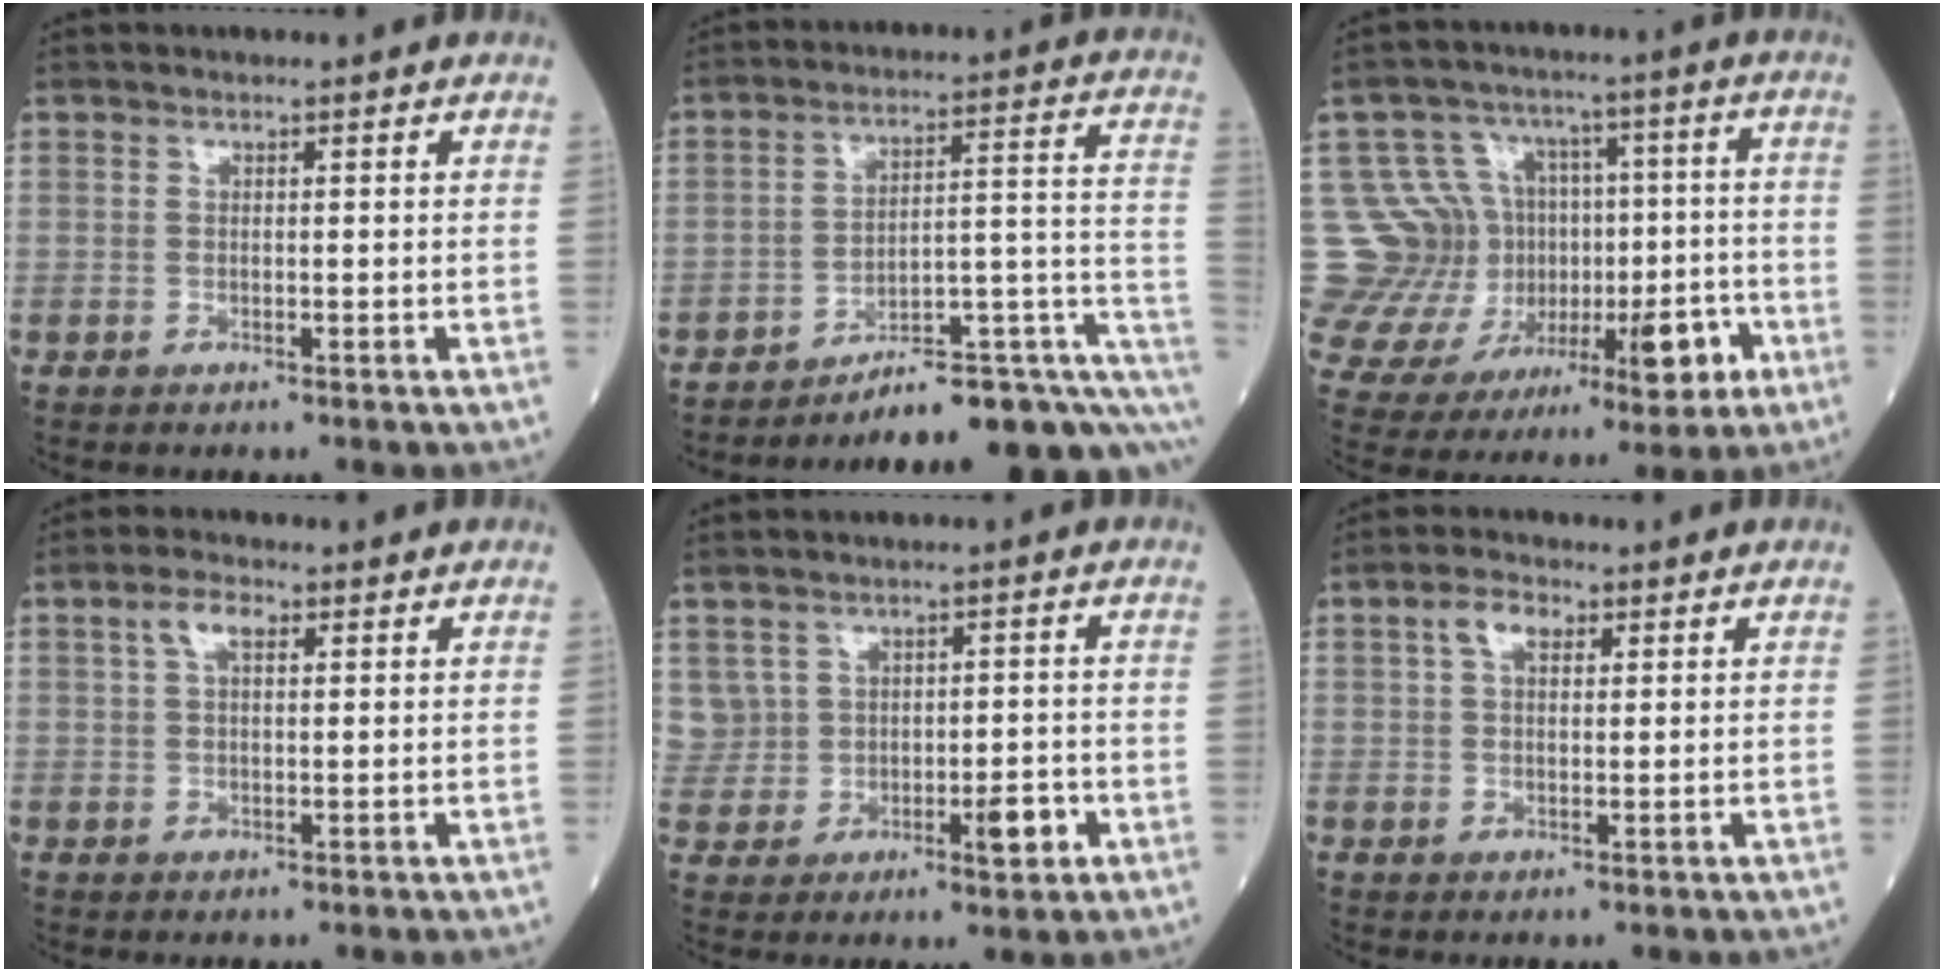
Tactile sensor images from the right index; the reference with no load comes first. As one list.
[{"total": 15.0, "force": [-10.0, 2.5, 10.9], "torque": [-0.080, 0.069, -0.128]}, {"total": 18.8, "force": [-2.1, 12.8, 13.7], "torque": [-0.254, 0.042, 0.000]}, {"total": 3.4, "force": [1.6, 1.5, 2.6], "torque": [-0.057, 0.013, 0.034]}, {"total": 5.4, "force": [0.6, 4.5, 2.8], "torque": [-0.027, 0.014, 0.024]}, {"total": 3.6, "force": [1.7, 1.9, 2.5], "torque": [-0.051, 0.013, 0.033]}]